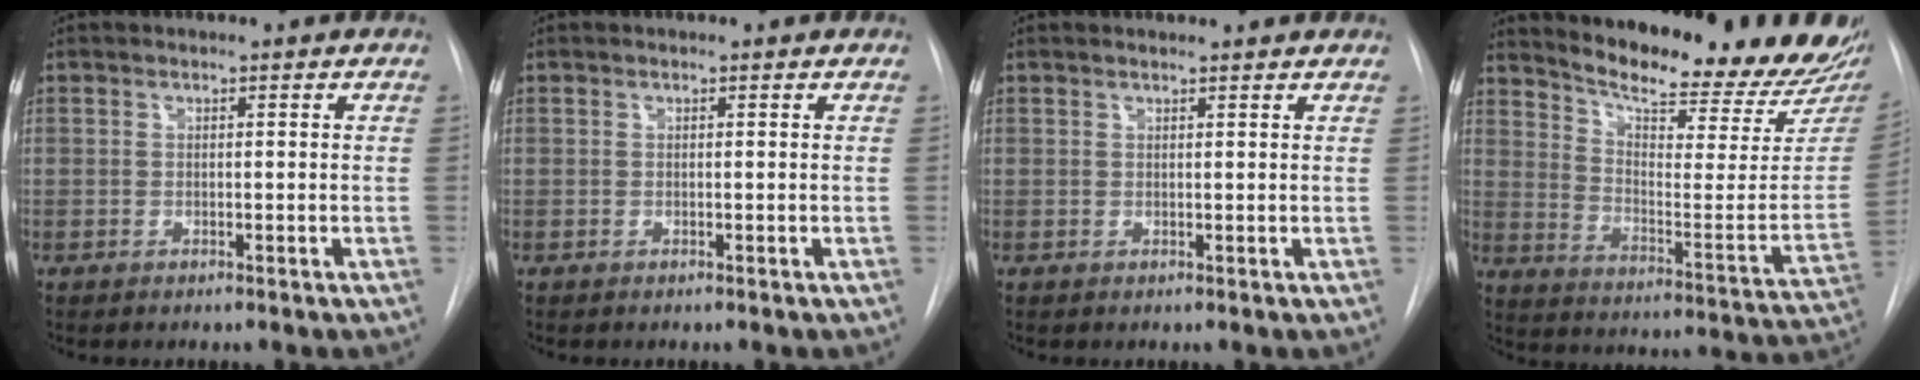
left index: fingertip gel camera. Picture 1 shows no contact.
{"total": 0.0}
{"total": 3.0, "force": [2.9, 0.3, 0.7], "torque": [-0.015, 0.015, 0.031]}
{"total": 24.7, "force": [22.3, 4.3, 9.7], "torque": [-0.150, -0.091, 0.286]}